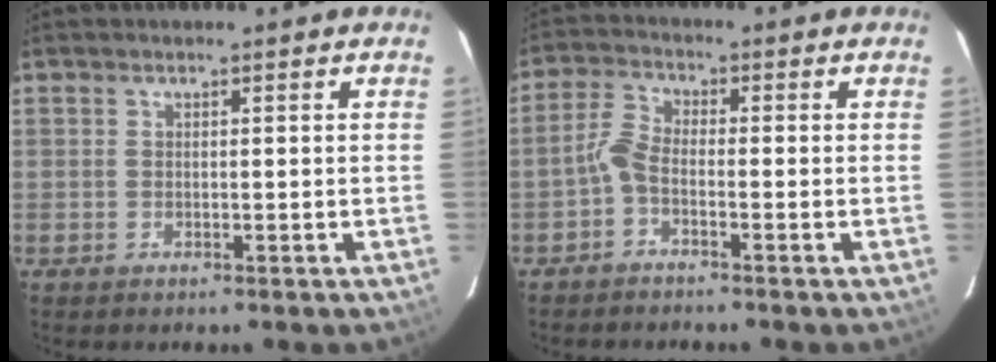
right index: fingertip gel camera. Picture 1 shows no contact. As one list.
[{"total": 3.1, "force": [-1.7, 1.0, 2.3], "torque": [-0.062, 0.012, -0.040]}]